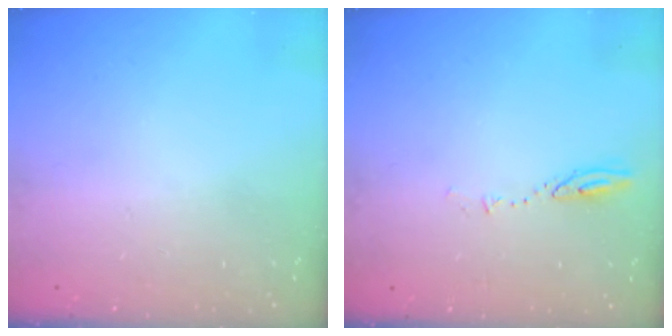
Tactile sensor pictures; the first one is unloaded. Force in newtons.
{"total": 4.0, "press": 4.0, "slide": 0.5}